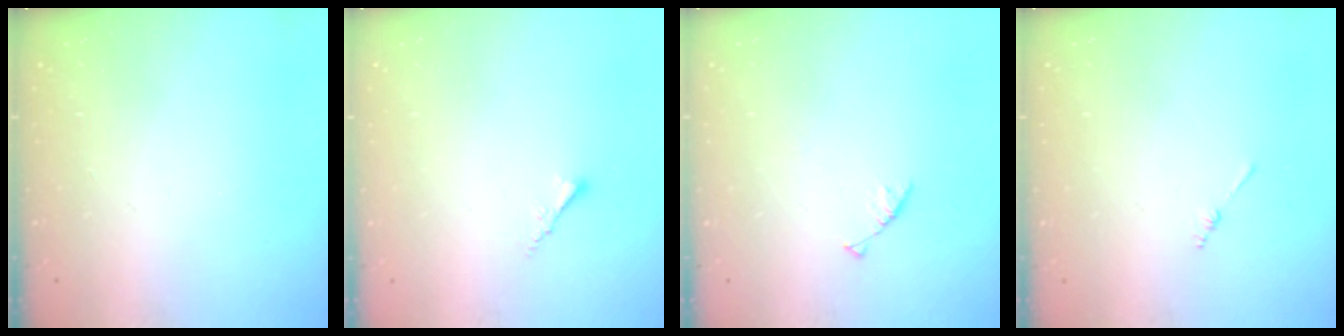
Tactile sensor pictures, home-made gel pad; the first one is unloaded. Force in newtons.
{"total": 1.8, "press": 1.7, "slide": 0.3}
{"total": 3.0, "press": 3.0, "slide": 0.3}
{"total": 1.3, "press": 1.3, "slide": 0.3}